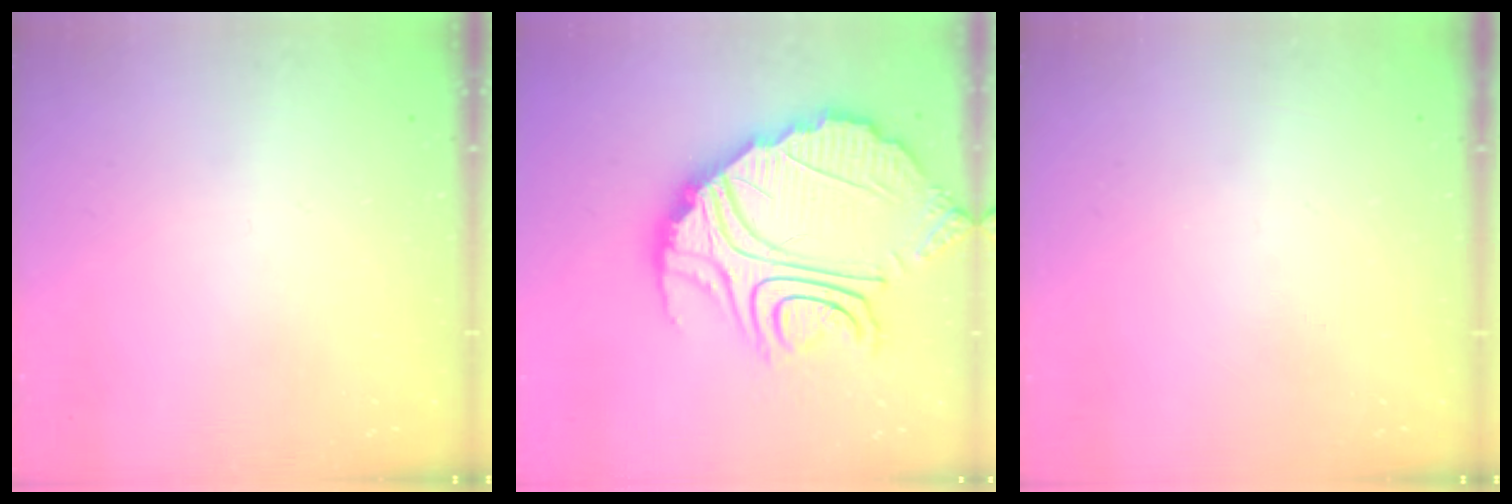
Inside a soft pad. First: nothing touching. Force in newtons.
{"total": 21.8, "press": 21.7, "slide": 2.2}
{"total": 0.0}